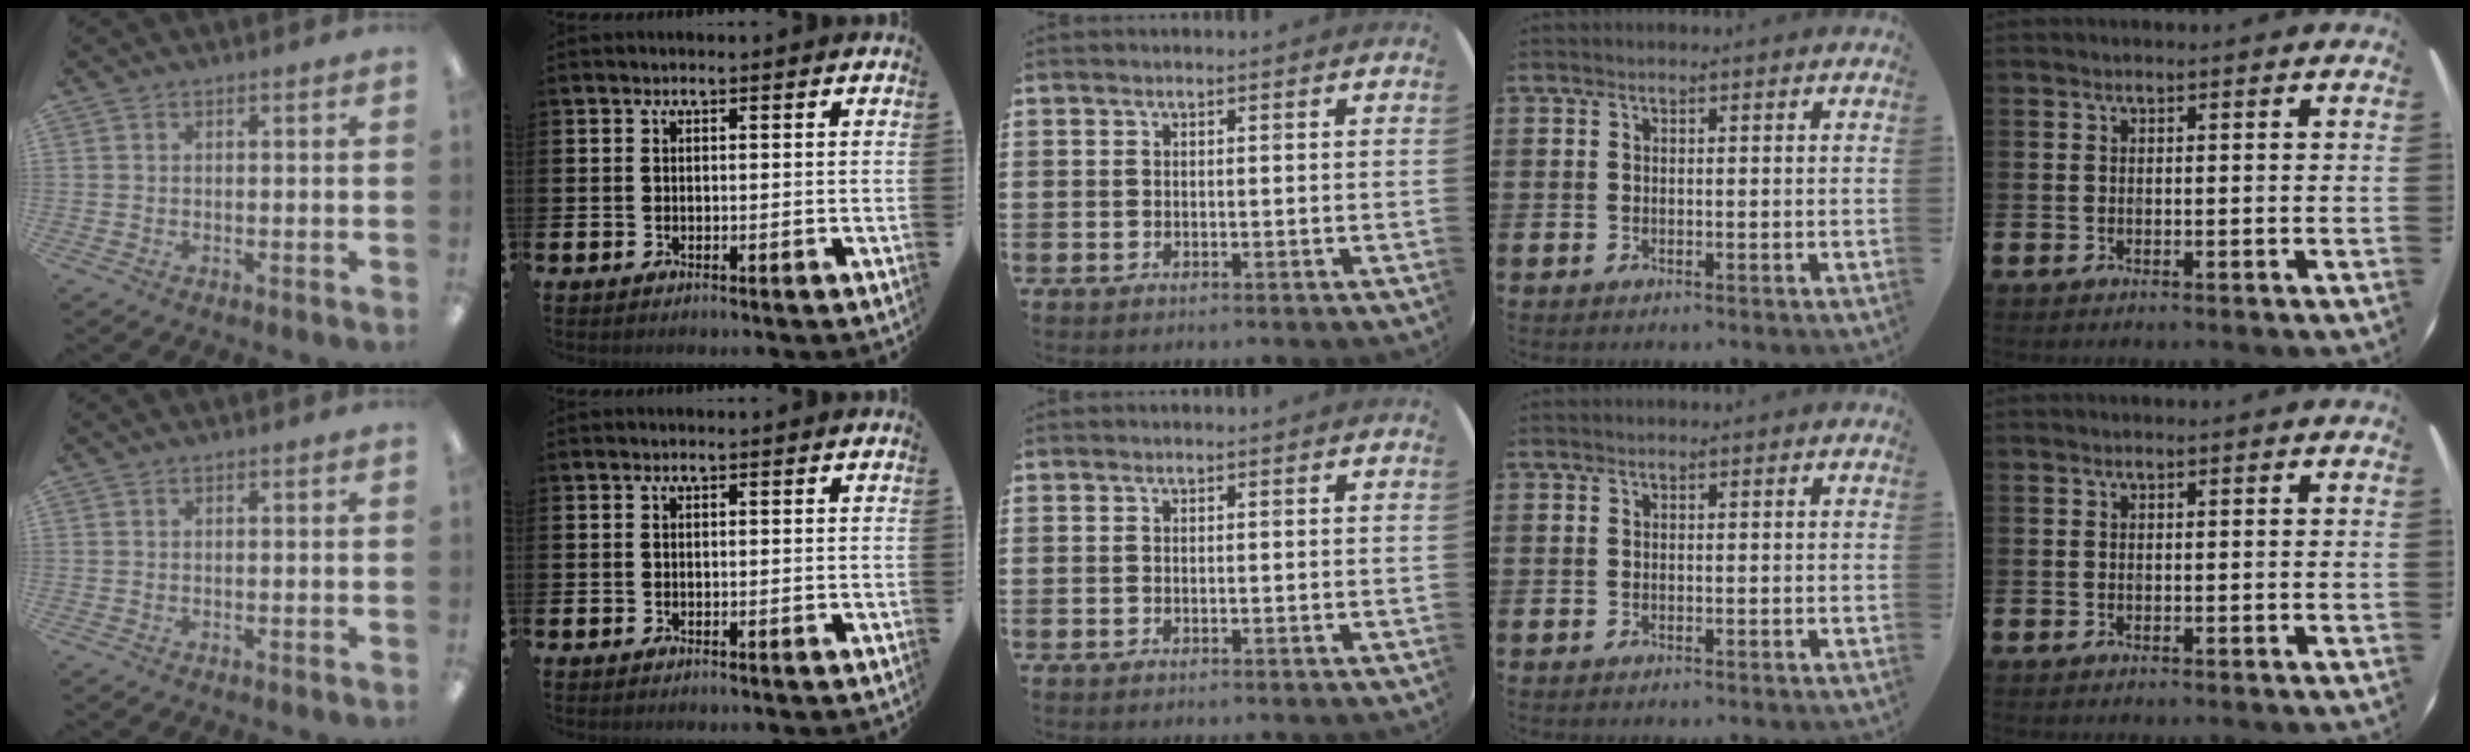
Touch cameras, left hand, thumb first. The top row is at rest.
{}